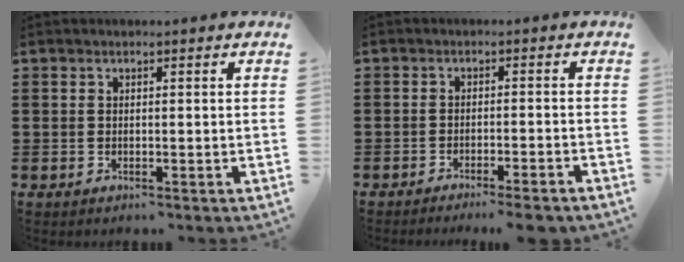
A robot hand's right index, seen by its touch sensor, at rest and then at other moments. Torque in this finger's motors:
{"motor_torque": [0.93, -0.75, 0.05, 0.00]}